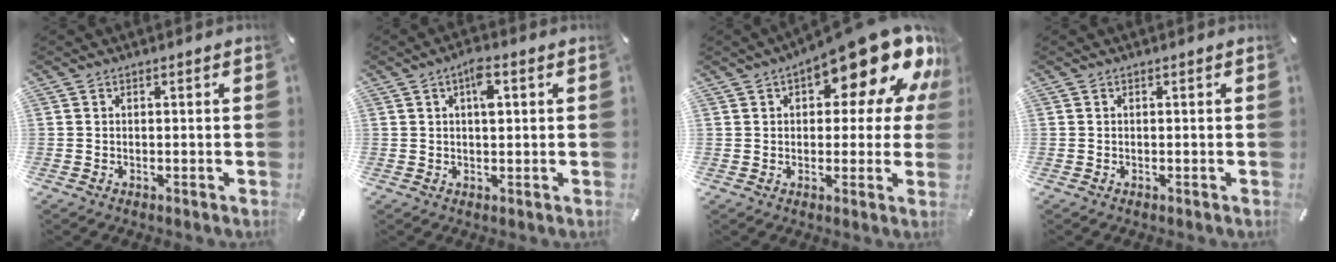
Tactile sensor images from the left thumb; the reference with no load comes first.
{"total": 4.2, "force": [1.2, 1.5, 3.7], "torque": [-0.061, 0.001, 0.015]}
{"total": 20.3, "force": [11.1, 7.8, 15.1], "torque": [-0.200, -0.077, 0.180]}
{"total": 0.0}